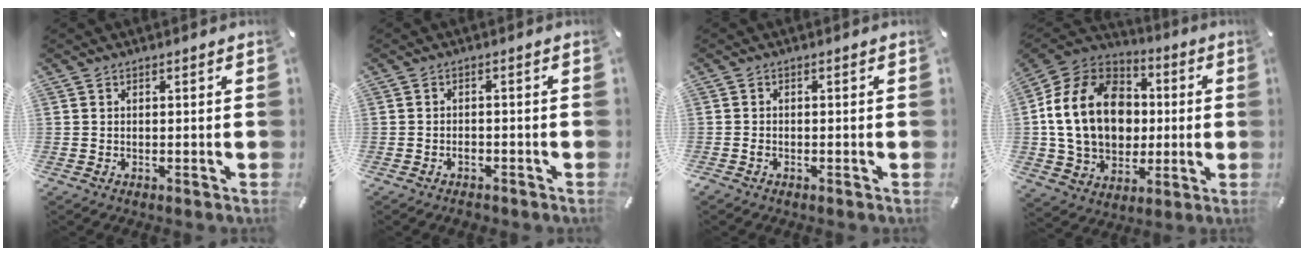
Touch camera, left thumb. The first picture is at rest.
{"total": 2.0, "force": [-1.2, 1.2, 1.0], "torque": [-0.020, 0.004, -0.025]}
{"total": 1.1, "force": [-0.7, 0.6, 0.5], "torque": [-0.011, 0.000, -0.015]}
{"total": 21.0, "force": [1.0, 17.0, 12.4], "torque": [-0.250, 0.018, 0.025]}